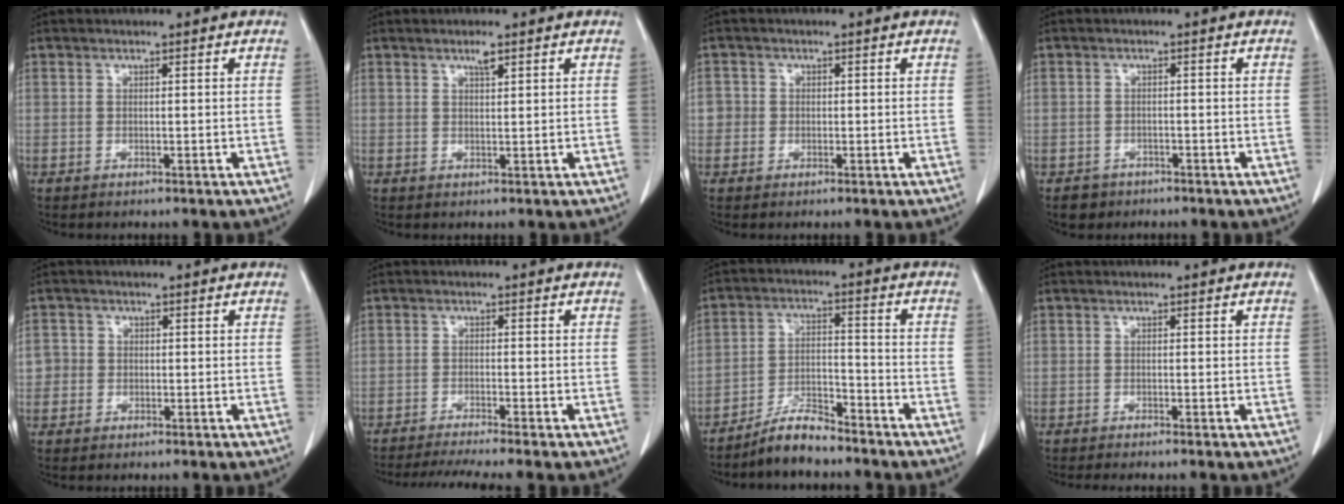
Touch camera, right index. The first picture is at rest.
{"total": 1.6, "force": [1.0, 0.2, 1.2], "torque": [-0.023, 0.000, 0.019]}
{"total": 2.1, "force": [-0.2, 2.1, 0.1], "torque": [0.012, 0.007, -0.008]}
{"total": 2.5, "force": [-1.5, 1.9, 0.0], "torque": [-0.004, 0.008, -0.025]}
{"total": 2.4, "force": [-0.3, 2.3, 0.2], "torque": [0.009, 0.008, -0.009]}
{"total": 7.2, "force": [-6.2, -1.2, 3.4], "torque": [-0.048, -0.016, -0.100]}
{"total": 6.4, "force": [-5.8, 1.5, 2.4], "torque": [-0.043, -0.002, -0.107]}
{"total": 1.9, "force": [-1.6, -0.2, 0.9], "torque": [-0.012, -0.001, -0.025]}